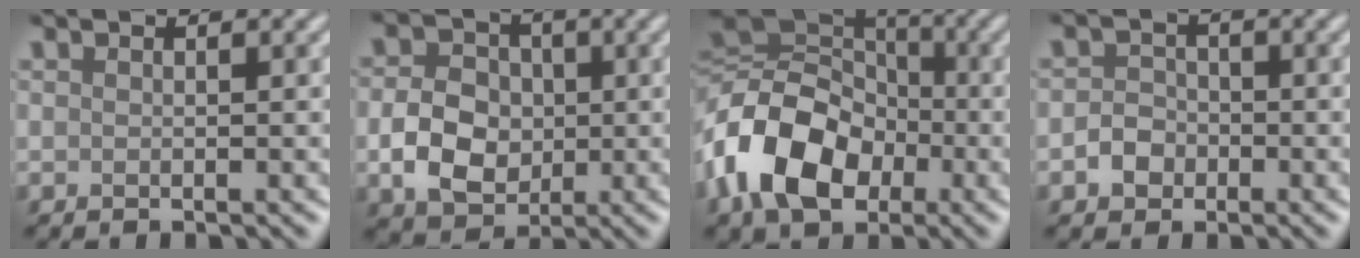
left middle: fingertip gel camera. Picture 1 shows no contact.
{"total": 5.6, "force": [-0.7, 4.5, 3.2], "torque": [-0.060, 0.002, -0.018]}
{"total": 12.9, "force": [-3.9, 9.1, 8.3], "torque": [-0.177, -0.010, -0.086]}
{"total": 2.2, "force": [-0.8, 1.8, 0.8], "torque": [-0.011, 0.002, -0.020]}